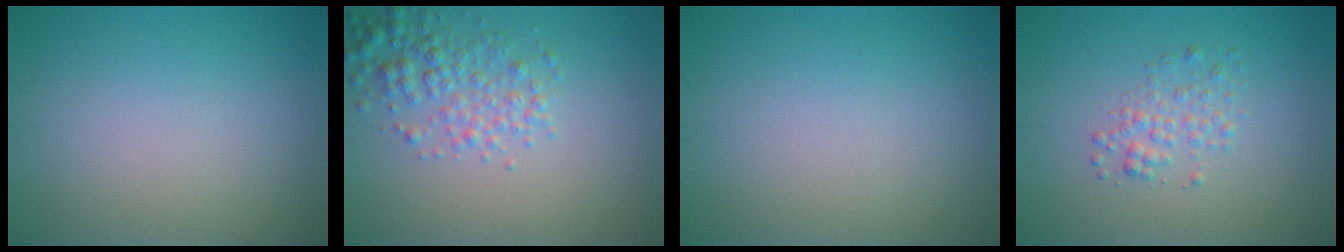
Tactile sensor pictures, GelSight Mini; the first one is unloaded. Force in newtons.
{"total": 3.3, "press": 3.3, "slide": 0.1}
{"total": 0.0}
{"total": 1.8, "press": 1.8, "slide": 0.1}